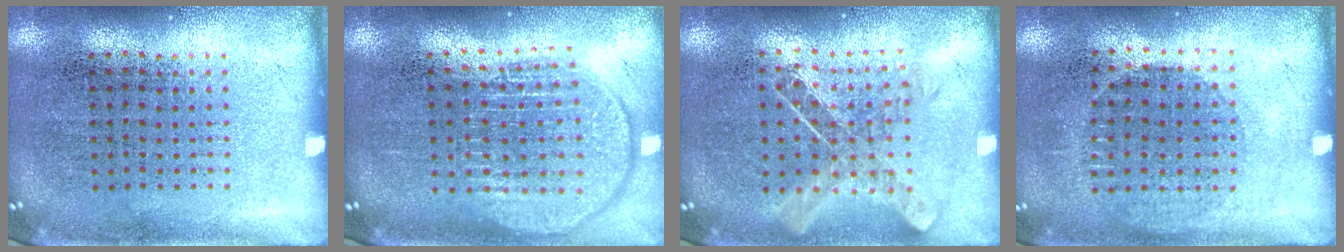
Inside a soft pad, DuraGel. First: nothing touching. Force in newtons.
{"total": 1.9, "press": 1.6, "slide": 1.0}
{"total": 0.7, "press": 0.7, "slide": 0.1}
{"total": 0.9, "press": 0.8, "slide": 0.4}